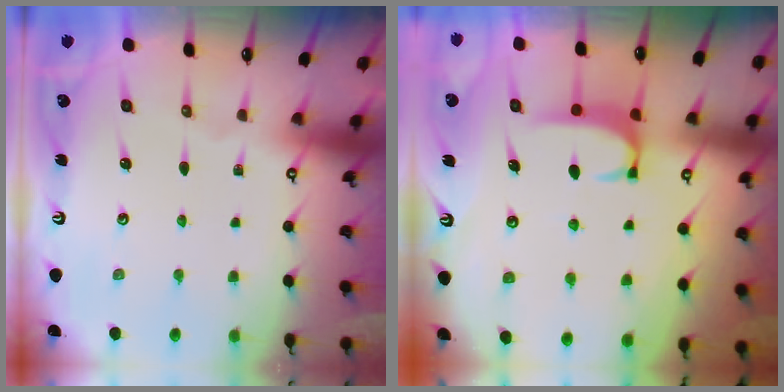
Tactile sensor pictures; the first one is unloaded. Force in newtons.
{"total": 2.0, "press": 1.9, "slide": 0.5}